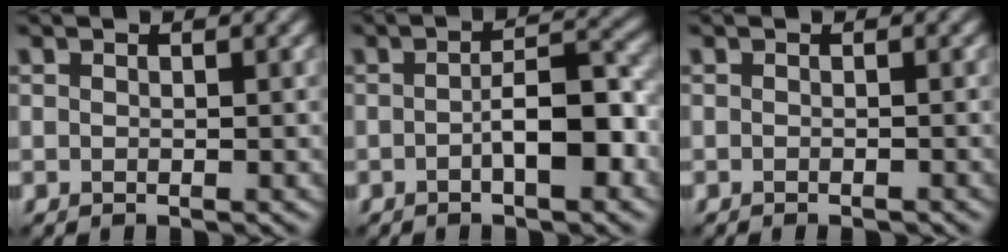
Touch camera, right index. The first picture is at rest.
{"total": 4.4, "force": [-1.2, 1.3, 4.1], "torque": [-0.066, 0.008, -0.022]}
{"total": 0.9, "force": [-0.6, 0.2, 0.6], "torque": [-0.005, -0.003, -0.014]}